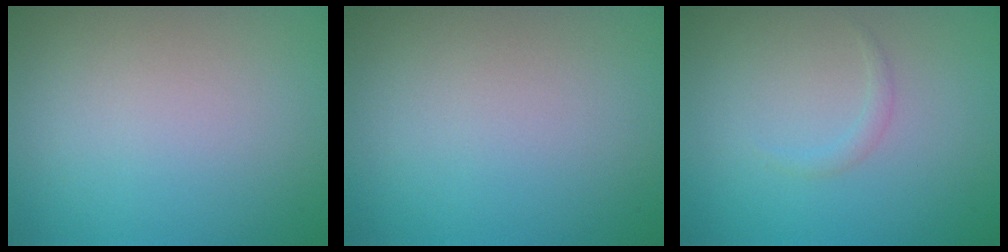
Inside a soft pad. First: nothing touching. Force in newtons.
{"total": 0.0}
{"total": 0.7, "press": 0.7, "slide": 0.1}